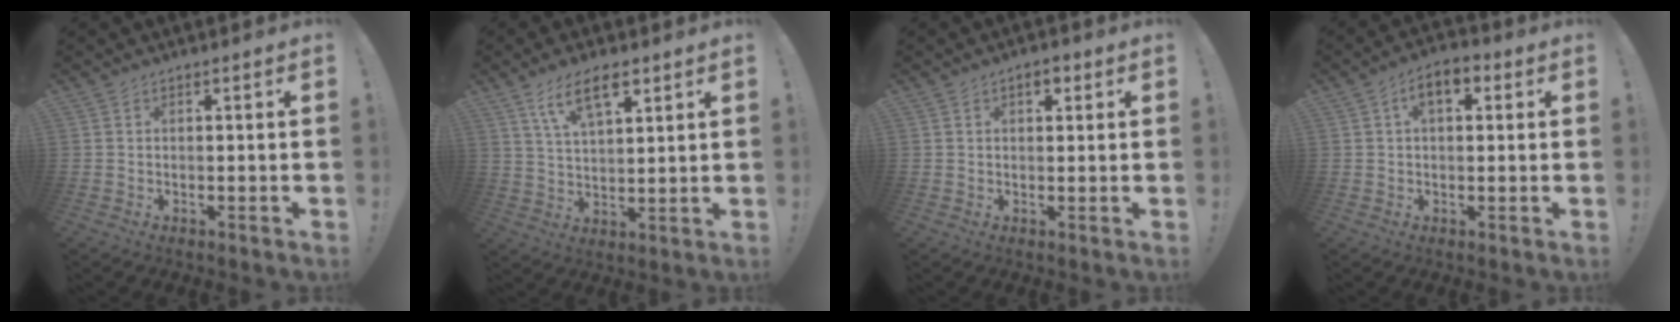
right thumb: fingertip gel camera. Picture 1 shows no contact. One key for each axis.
{"total": 10.2, "fx": 5.8, "fy": 4.4, "fz": 7.2, "tx": -0.131, "ty": -0.009, "tz": 0.106}
{"total": 2.8, "fx": 1.3, "fy": 1.5, "fz": 2.0, "tx": -0.024, "ty": 0.000, "tz": 0.020}
{"total": 6.4, "fx": 2.0, "fy": 3.5, "fz": 5.0, "tx": -0.073, "ty": 0.004, "tz": 0.032}